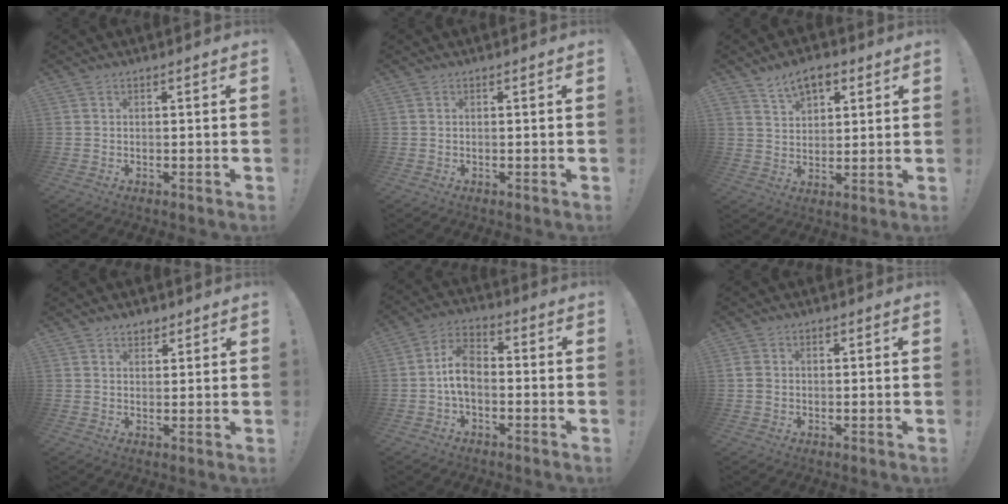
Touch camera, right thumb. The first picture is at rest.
{"total": 0.0}
{"total": 8.5, "force": [5.0, 5.4, 4.2], "torque": [-0.060, -0.017, 0.095]}
{"total": 3.3, "force": [2.5, 2.1, 0.6], "torque": [0.008, -0.017, 0.041]}
{"total": 8.6, "force": [-1.5, 5.6, 6.4], "torque": [-0.123, 0.012, -0.025]}
{"total": 2.3, "force": [0.2, 2.0, 1.1], "torque": [-0.017, 0.004, 0.004]}